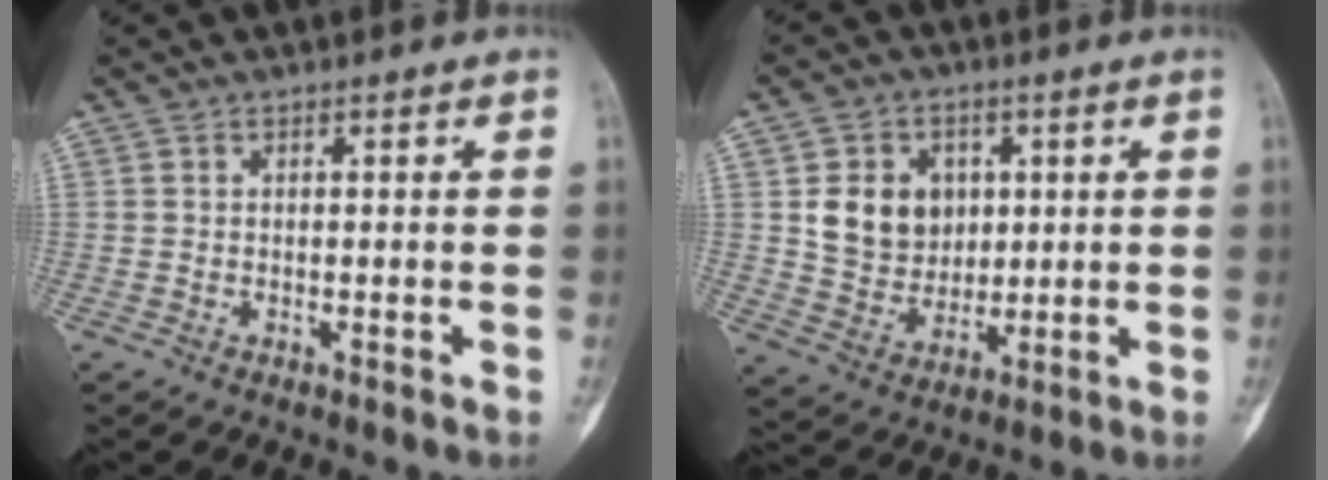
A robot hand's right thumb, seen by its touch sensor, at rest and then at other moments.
{"total": 10.8, "force": [2.4, 9.1, 5.4], "torque": [-0.048, -0.010, 0.051]}